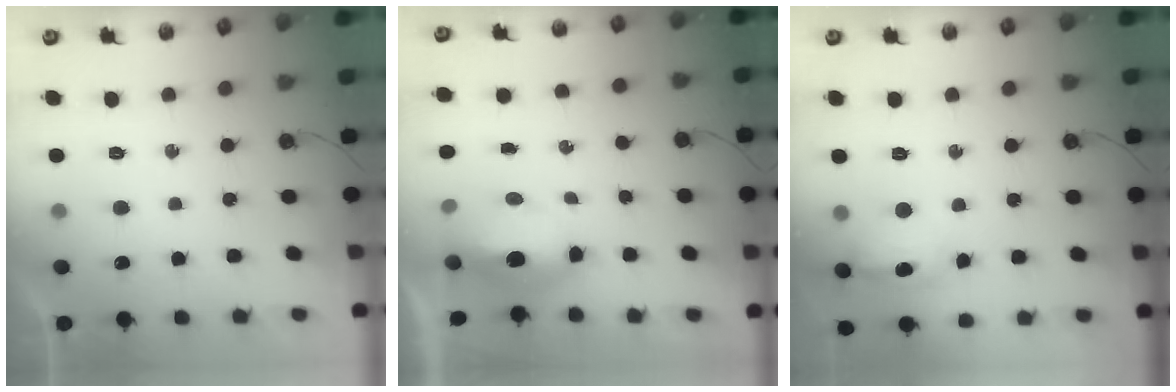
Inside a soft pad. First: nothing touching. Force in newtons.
{"total": 11.1, "press": 9.2, "slide": 6.3}
{"total": 13.3, "press": 13.2, "slide": 1.4}